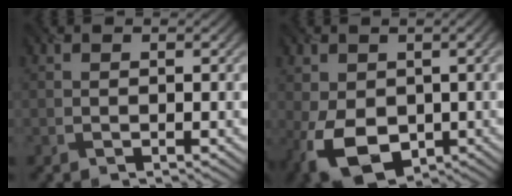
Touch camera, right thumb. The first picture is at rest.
{"total": 8.8, "force": [-2.2, 6.0, 6.1], "torque": [-0.153, -0.016, -0.037]}